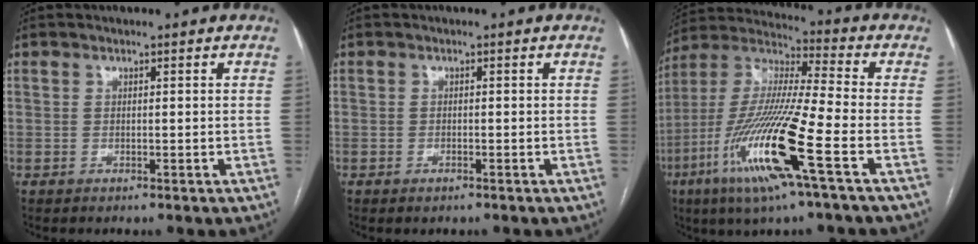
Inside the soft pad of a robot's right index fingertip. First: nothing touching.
{"total": 0.8, "force": [-0.6, 0.3, 0.5], "torque": [-0.010, -0.001, -0.005]}
{"total": 18.7, "force": [-7.6, 0.5, 17.0], "torque": [-0.366, -0.026, -0.149]}